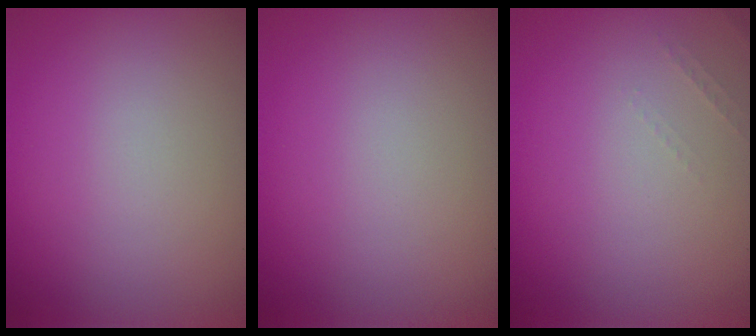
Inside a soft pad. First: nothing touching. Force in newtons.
{"total": 0.0}
{"total": 0.6, "press": 0.6, "slide": 0.2}